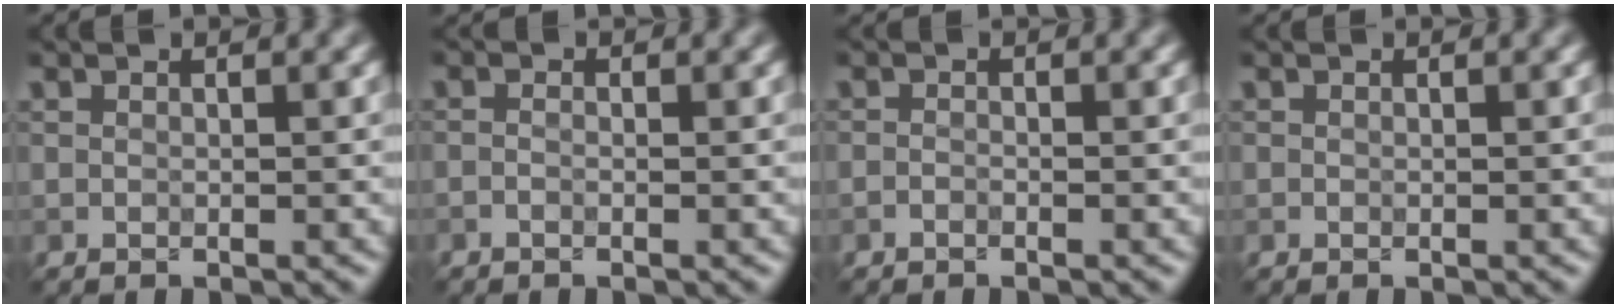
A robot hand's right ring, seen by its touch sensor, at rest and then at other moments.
{"total": 0.5, "force": [-0.3, 0.4, 0.3], "torque": [0.001, -0.001, -0.009]}
{"total": 0.5, "force": [-0.5, 0.1, 0.0], "torque": [0.002, 0.004, -0.005]}
{"total": 0.0}